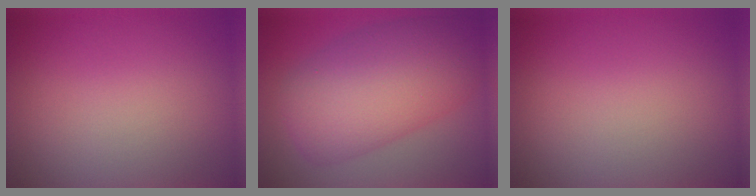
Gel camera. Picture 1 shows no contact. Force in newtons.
{"total": 9.5, "press": 9.5, "slide": 0.1}
{"total": 0.0}